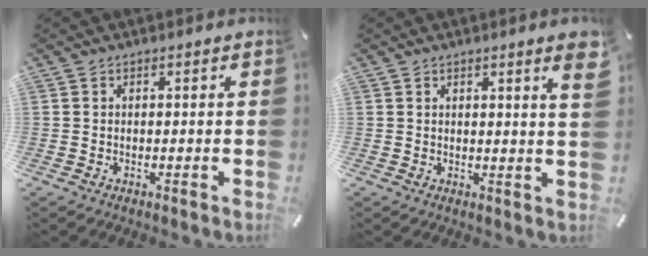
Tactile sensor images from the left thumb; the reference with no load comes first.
{"total": 4.0, "force": [2.1, 0.3, 3.4], "torque": [-0.053, -0.009, 0.033]}